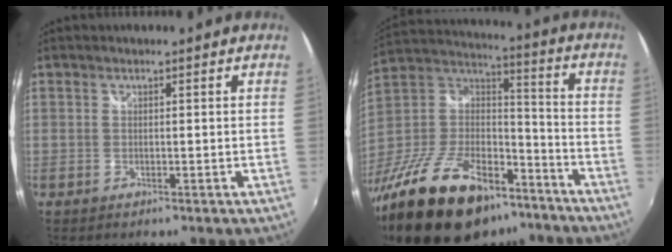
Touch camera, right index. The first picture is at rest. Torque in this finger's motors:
{"motor_torque": [1.04, -1.10, 0.94, 0.20]}